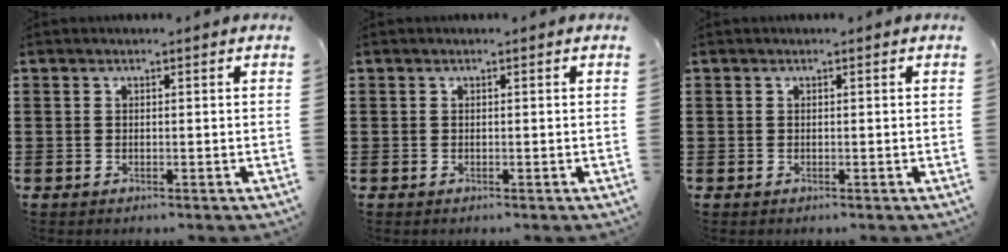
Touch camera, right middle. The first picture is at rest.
{"total": 0.0}
{"total": 0.0}